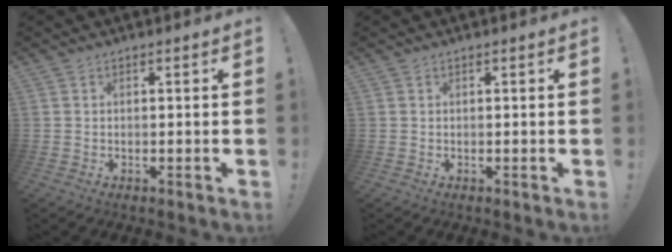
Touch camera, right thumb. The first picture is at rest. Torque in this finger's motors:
{"motor_torque": [0.02, 0.23, 0.35, -0.25, 0.00]}